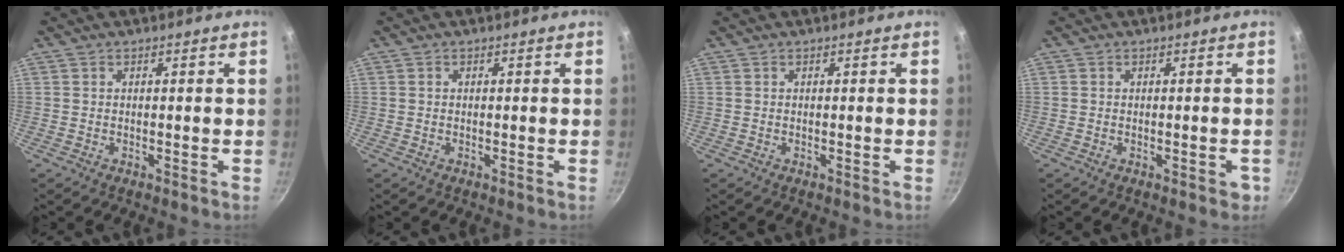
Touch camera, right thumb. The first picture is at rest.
{"total": 0.0}
{"total": 0.0}
{"total": 2.0, "force": [-0.8, 0.9, 1.6], "torque": [-0.011, 0.001, -0.012]}